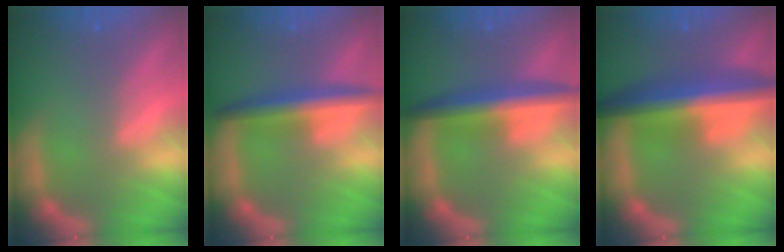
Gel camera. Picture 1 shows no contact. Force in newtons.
{"total": 5.0}
{"total": 6.0}
{"total": 9.0}